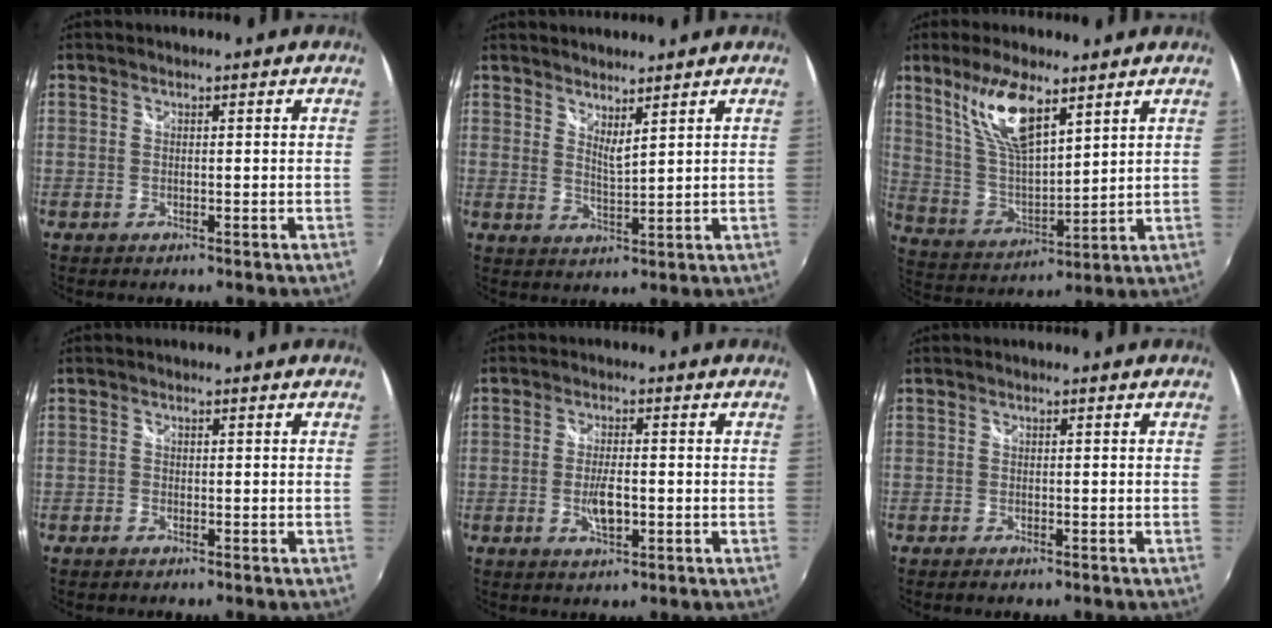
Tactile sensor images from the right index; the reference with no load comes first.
{"total": 3.5, "force": [3.1, 0.2, 1.7], "torque": [-0.030, -0.005, 0.049]}
{"total": 13.3, "force": [7.9, 4.2, 9.8], "torque": [-0.187, 0.006, 0.165]}
{"total": 1.0, "force": [-0.7, 0.5, 0.3], "torque": [-0.006, 0.000, -0.014]}
{"total": 4.7, "force": [-1.1, 1.6, 4.2], "torque": [-0.083, -0.001, -0.018]}
{"total": 1.5, "force": [-1.2, 0.6, 0.8], "torque": [-0.017, -0.005, -0.021]}